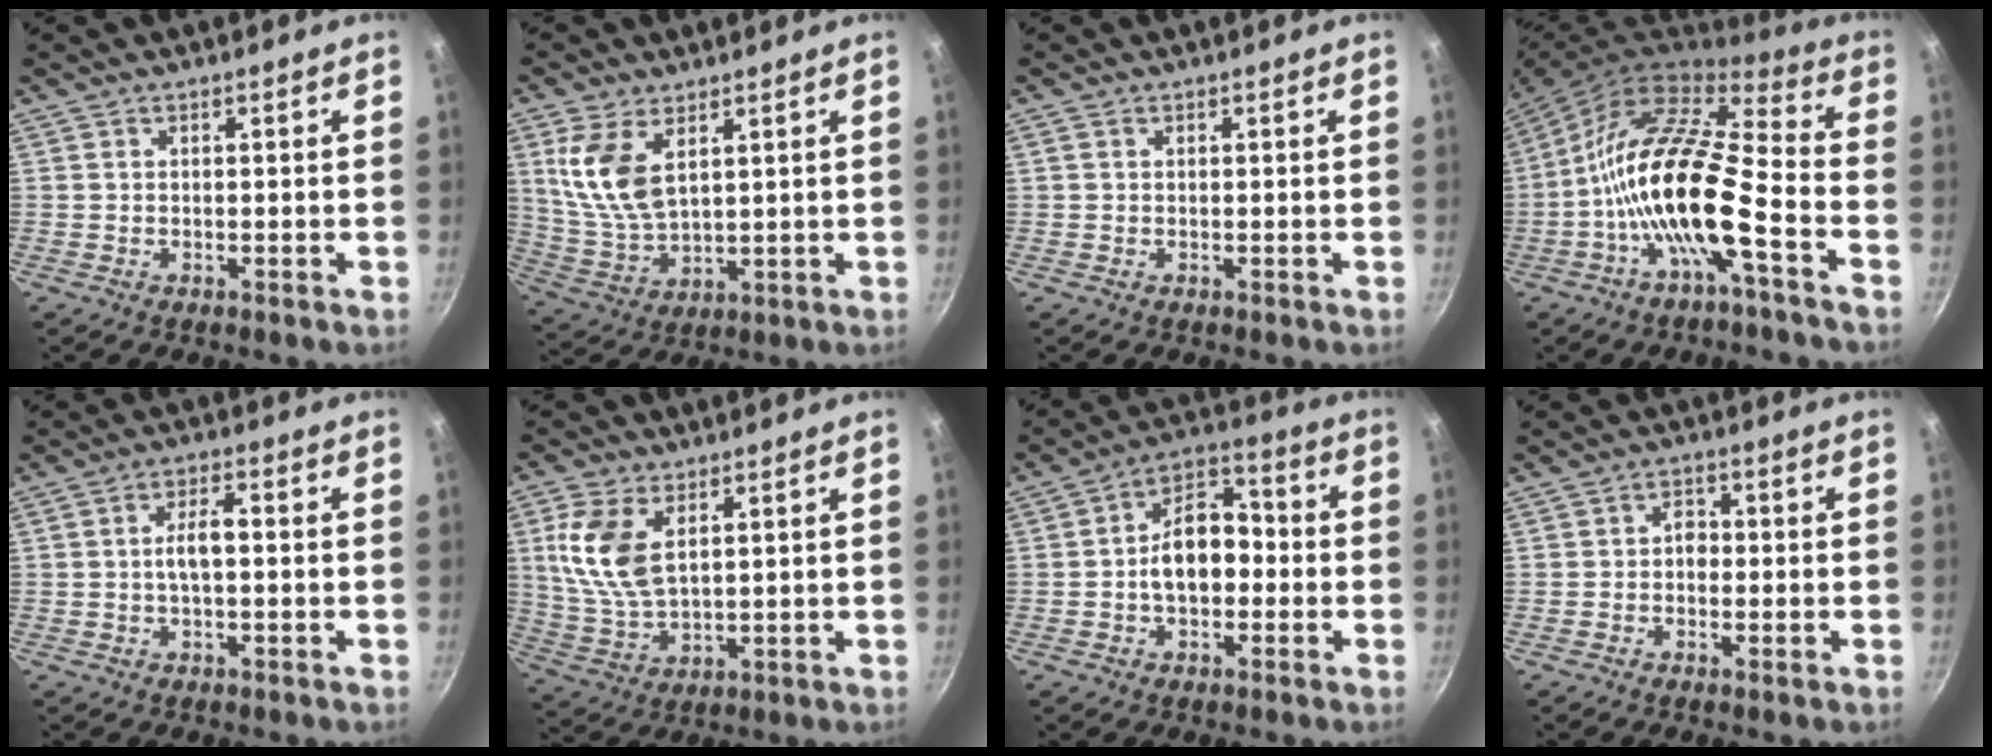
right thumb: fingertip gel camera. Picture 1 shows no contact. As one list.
[{"total": 10.8, "force": [4.2, 5.5, 8.3], "torque": [-0.163, -0.025, 0.095]}, {"total": 0.5, "force": [0.2, 0.4, 0.3], "torque": [-0.006, 0.003, 0.003]}, {"total": 18.9, "force": [-6.5, 5.8, 16.8], "torque": [-0.304, 0.057, -0.143]}, {"total": 4.5, "force": [-0.2, 1.8, 4.1], "torque": [-0.075, 0.019, -0.006]}, {"total": 11.1, "force": [3.6, 6.0, 8.7], "torque": [-0.174, -0.015, 0.080]}, {"total": 11.0, "force": [-1.2, 7.1, 8.2], "torque": [-0.092, 0.041, -0.033]}, {"total": 2.9, "force": [-0.4, 2.2, 1.9], "torque": [-0.020, 0.009, -0.012]}]